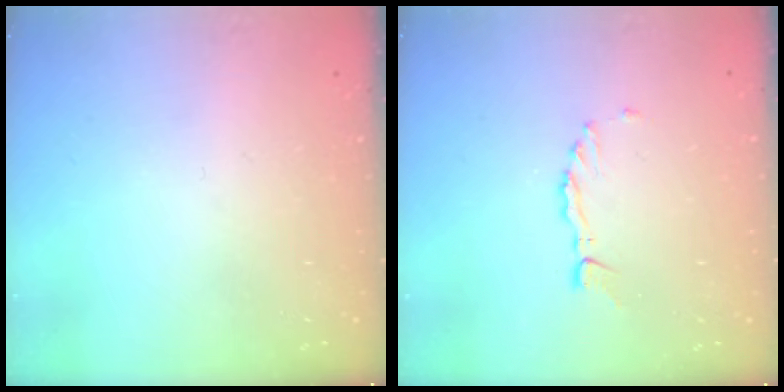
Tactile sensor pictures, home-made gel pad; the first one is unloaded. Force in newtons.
{"total": 2.3, "press": 2.2, "slide": 0.4}